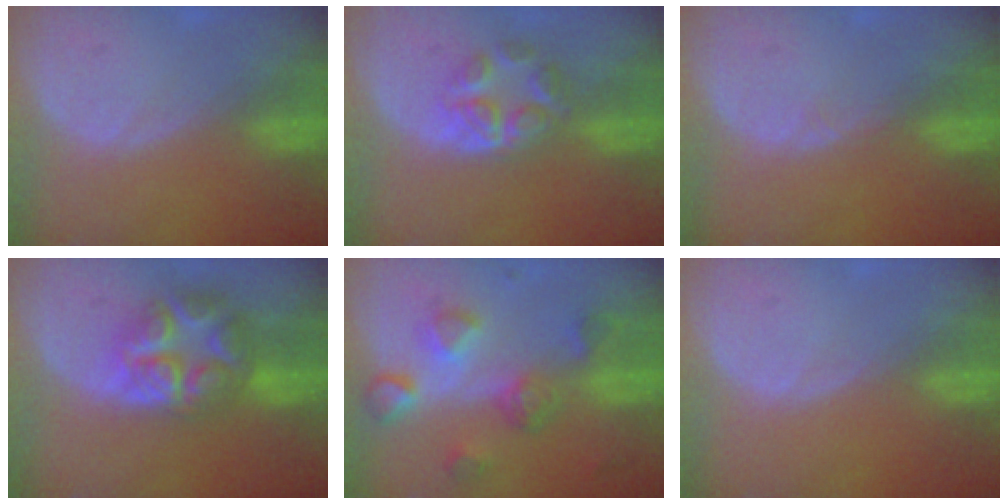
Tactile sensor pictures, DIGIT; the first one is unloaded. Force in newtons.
{"total": 5.4, "press": 5.2, "slide": 1.5}
{"total": 0.5, "press": 0.5, "slide": 0.1}
{"total": 8.9, "press": 8.9, "slide": 0.4}
{"total": 8.0, "press": 7.3, "slide": 3.1}
{"total": 0.0}